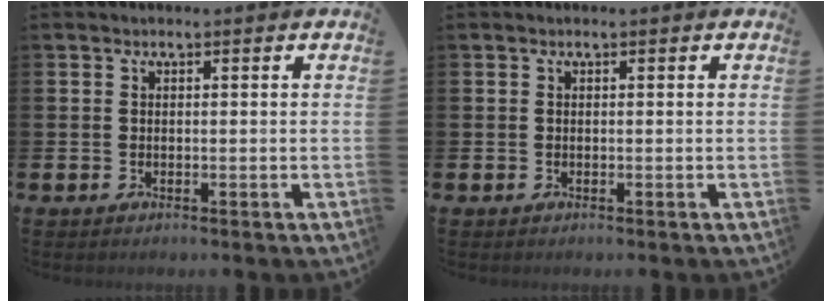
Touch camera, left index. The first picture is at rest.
{"total": 0.0}